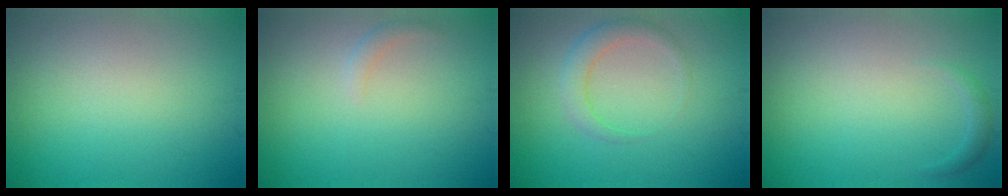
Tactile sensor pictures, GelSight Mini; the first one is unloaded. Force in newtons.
{"total": 0.8, "press": 0.8, "slide": 0.1}
{"total": 2.3, "press": 2.3, "slide": 0.1}
{"total": 0.8, "press": 0.8, "slide": 0.1}